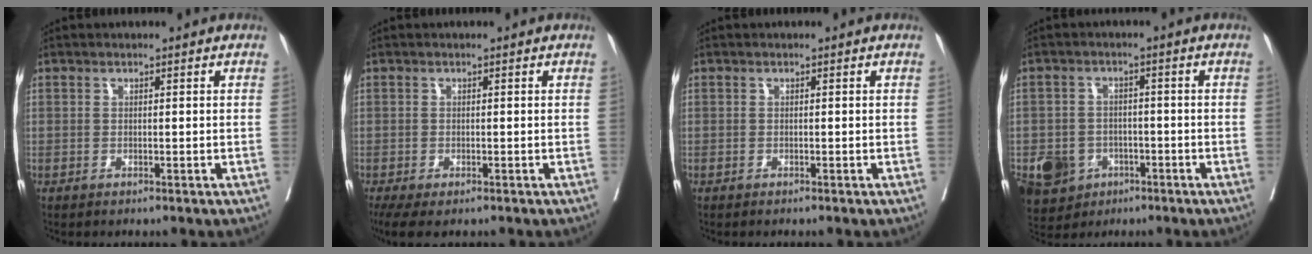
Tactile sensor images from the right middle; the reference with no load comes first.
{"total": 5.8, "force": [-3.7, 2.5, 3.6], "torque": [-0.070, -0.018, -0.062]}
{"total": 0.6, "force": [-0.5, 0.0, 0.3], "torque": [-0.004, -0.001, -0.008]}
{"total": 9.0, "force": [-4.2, 7.3, 3.1], "torque": [-0.070, 0.003, -0.058]}